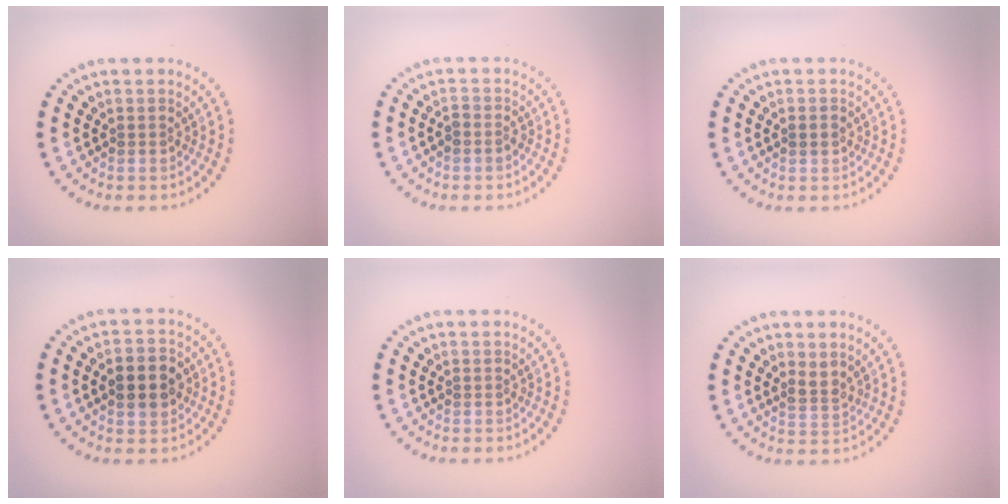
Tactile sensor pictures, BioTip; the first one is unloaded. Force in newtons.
{"total": 1.1, "press": 0.9, "slide": 0.6}
{"total": 1.1, "press": 1.1, "slide": 0.1}
{"total": 3.5, "press": 3.5, "slide": 0.3}
{"total": 0.0}
{"total": 1.8, "press": 1.4, "slide": 1.1}